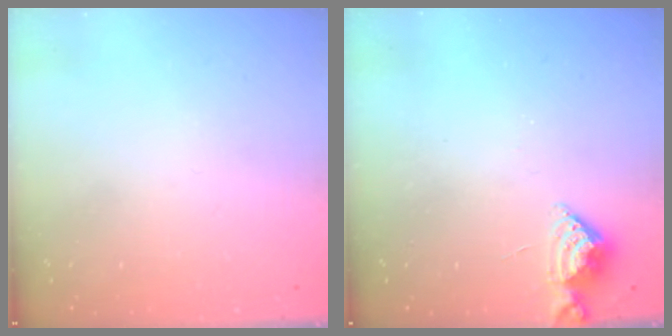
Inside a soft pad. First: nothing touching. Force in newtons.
{"total": 5.1, "press": 5.1, "slide": 0.8}